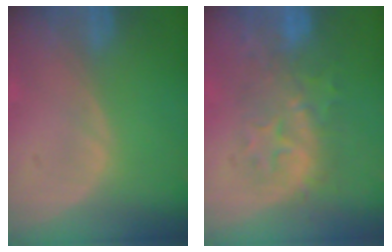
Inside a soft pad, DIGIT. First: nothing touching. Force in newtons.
{"total": 8.1, "press": 8.1, "slide": 0.8}